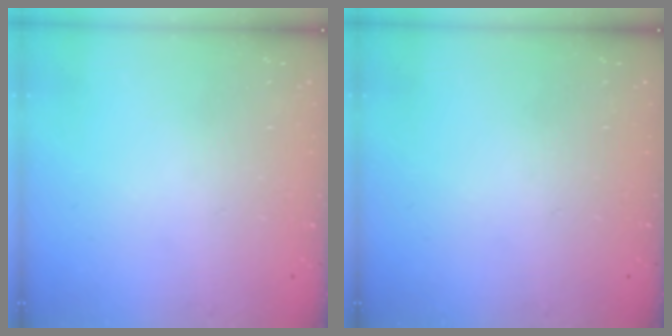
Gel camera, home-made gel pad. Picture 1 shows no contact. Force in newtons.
{"total": 0.0}